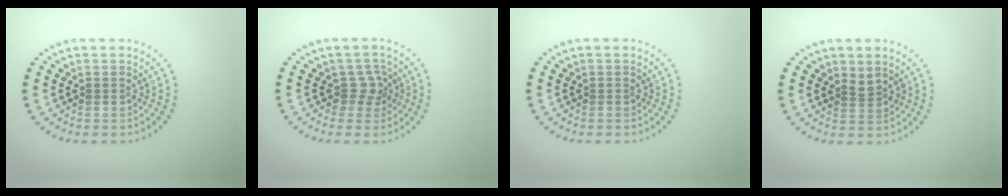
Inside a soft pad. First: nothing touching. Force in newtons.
{"total": 1.9, "press": 1.5, "slide": 1.3}
{"total": 0.0}
{"total": 1.0, "press": 0.6, "slide": 0.8}